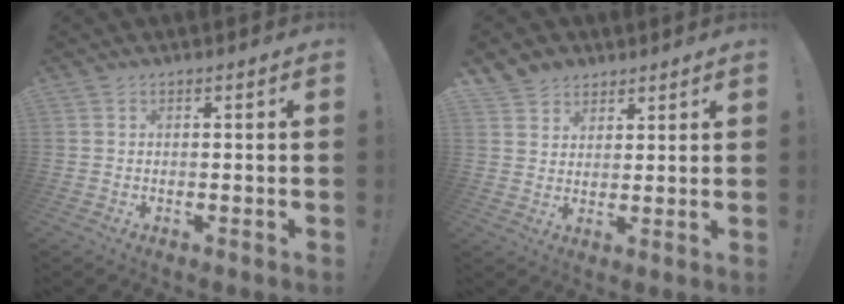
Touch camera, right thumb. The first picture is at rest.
{"total": 5.5, "force": [3.7, 4.0, 0.1], "torque": [-0.009, -0.025, 0.075]}